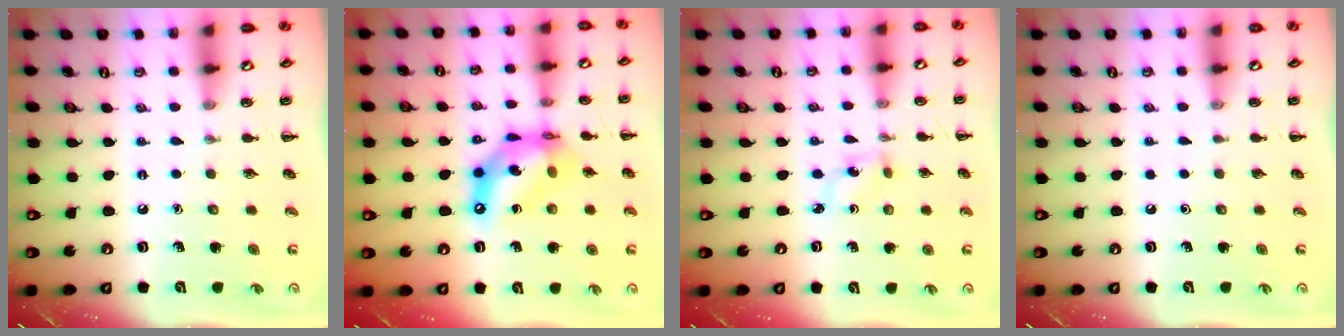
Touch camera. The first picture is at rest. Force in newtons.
{"total": 13.6, "press": 13.1, "slide": 3.6}
{"total": 2.7, "press": 2.6, "slide": 0.9}
{"total": 0.0}